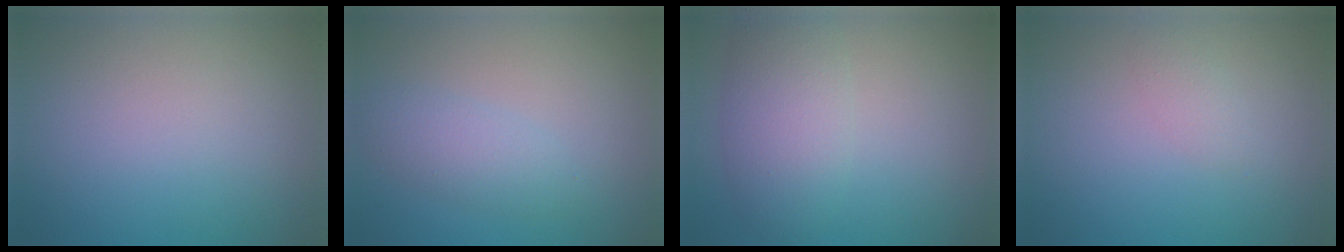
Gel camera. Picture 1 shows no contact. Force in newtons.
{"total": 2.4, "press": 2.4, "slide": 0.1}
{"total": 4.8, "press": 4.8, "slide": 0.2}
{"total": 1.1, "press": 1.1, "slide": 0.1}